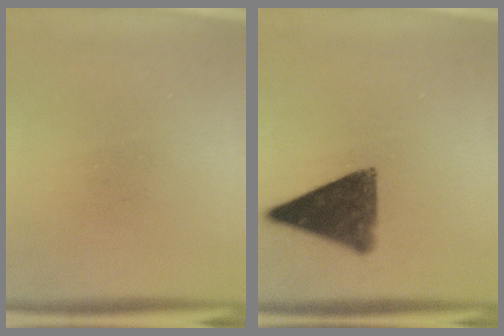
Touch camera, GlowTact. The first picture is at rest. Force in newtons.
{"total": 11.1}